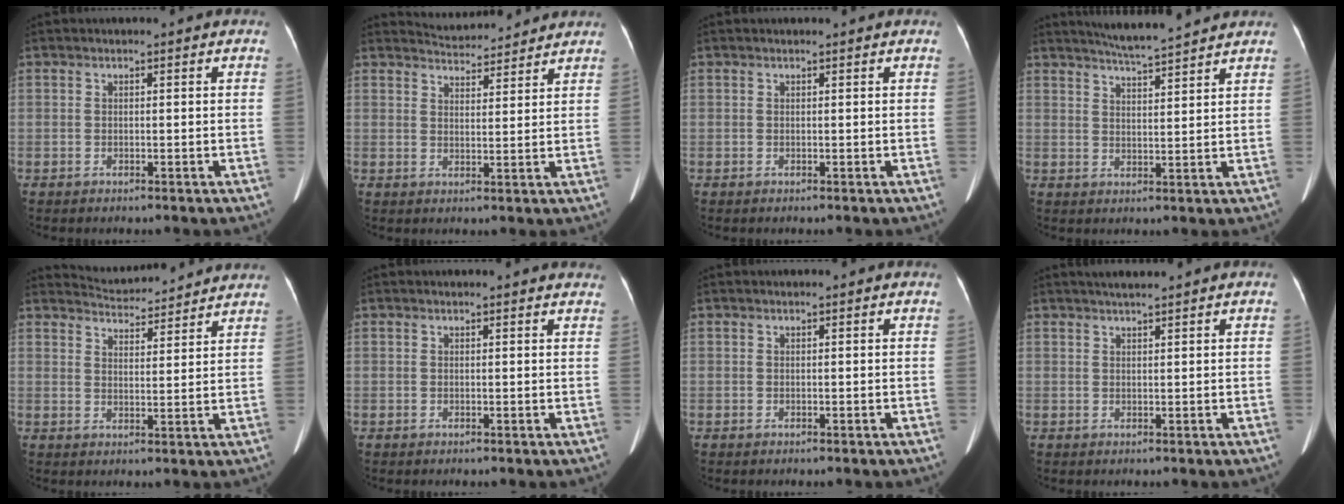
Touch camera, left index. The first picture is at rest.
{"total": 6.9, "force": [6.9, 1.0, 0.6], "torque": [-0.015, 0.017, 0.094]}
{"total": 0.7, "force": [0.7, 0.0, 0.2], "torque": [-0.008, 0.008, 0.010]}
{"total": 8.2, "force": [7.6, -0.4, 3.1], "torque": [-0.061, 0.013, 0.116]}
{"total": 9.2, "force": [9.1, 0.9, 1.1], "torque": [-0.025, 0.017, 0.125]}
{"total": 5.4, "force": [5.2, 0.8, 1.1], "torque": [-0.007, 0.004, 0.035]}
{"total": 0.0}
{"total": 2.4, "force": [2.1, -0.3, 1.1], "torque": [-0.017, 0.011, 0.038]}